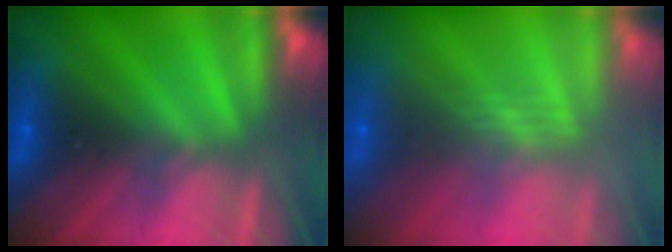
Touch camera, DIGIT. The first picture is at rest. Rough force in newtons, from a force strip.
{"total": 2.4}